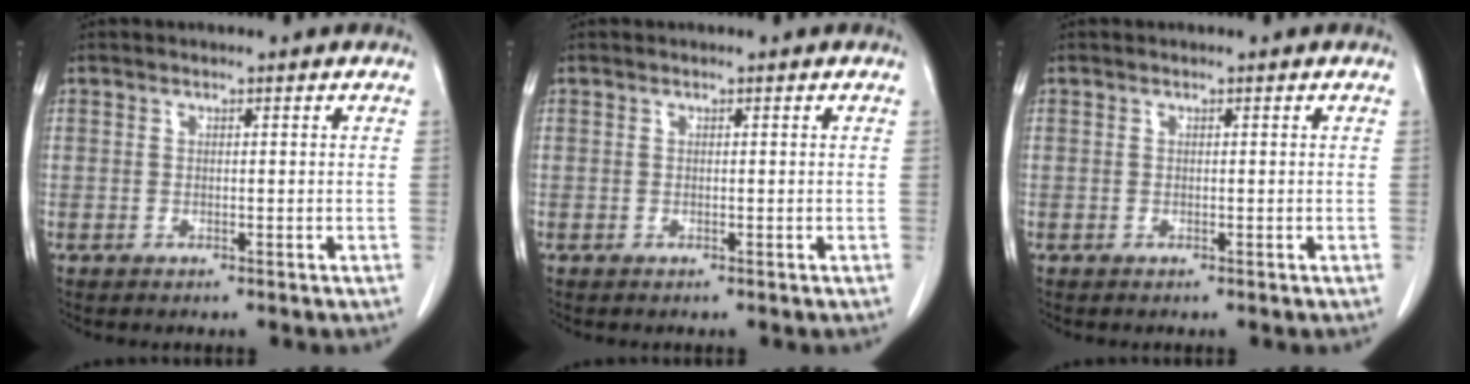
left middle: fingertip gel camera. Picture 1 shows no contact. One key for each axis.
{"total": 0.0}
{"total": 0.0}